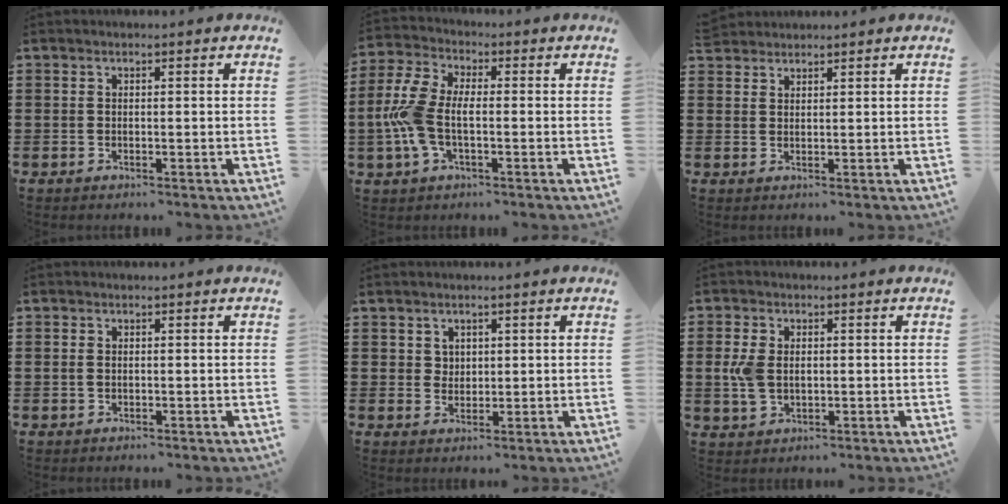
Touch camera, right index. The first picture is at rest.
{"total": 8.3, "force": [-1.0, 4.4, 7.0], "torque": [-0.181, -0.006, -0.028]}
{"total": 2.0, "force": [1.9, 0.5, -0.2], "torque": [-0.002, 0.006, 0.039]}
{"total": 0.8, "force": [0.0, 0.5, 0.6], "torque": [-0.015, 0.003, -0.001]}
{"total": 2.0, "force": [1.2, 1.6, 0.4], "torque": [-0.013, 0.009, 0.022]}
{"total": 4.4, "force": [0.2, 2.8, 3.3], "torque": [-0.091, 0.003, -0.004]}